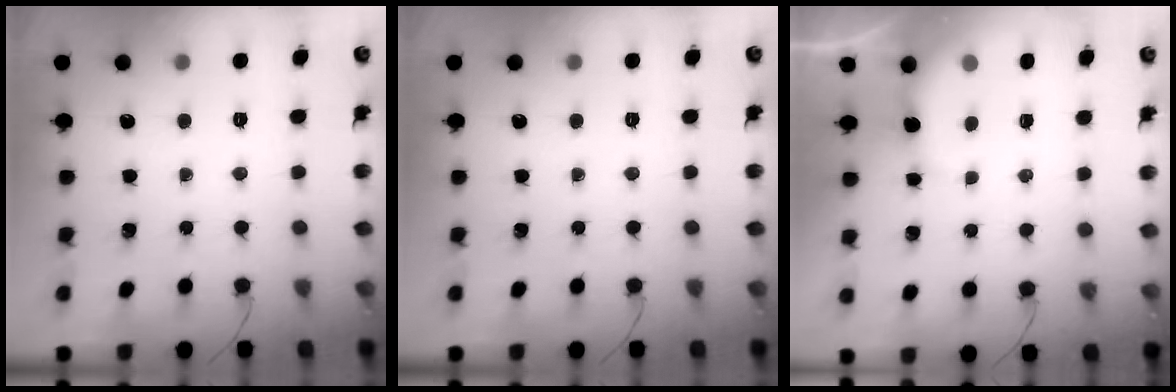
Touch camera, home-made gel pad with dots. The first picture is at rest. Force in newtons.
{"total": 0.0}
{"total": 2.8, "press": 2.7, "slide": 0.7}